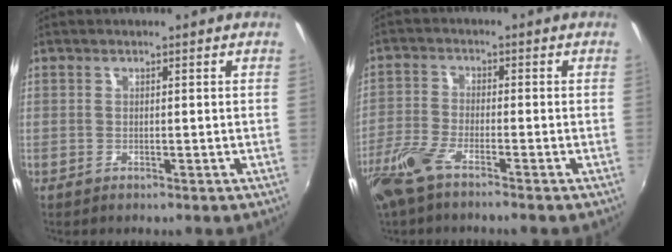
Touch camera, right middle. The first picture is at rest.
{"total": 6.5, "force": [-4.9, 1.0, 4.2], "torque": [-0.109, -0.011, -0.100]}